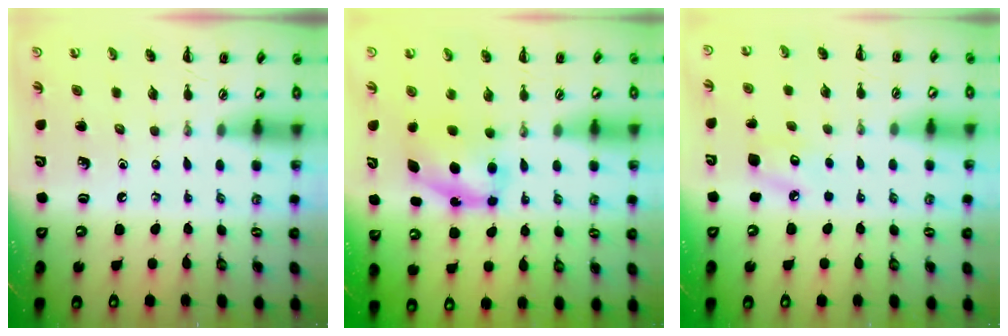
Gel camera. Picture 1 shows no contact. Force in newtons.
{"total": 5.9, "press": 5.9, "slide": 0.6}
{"total": 5.8, "press": 5.6, "slide": 1.6}